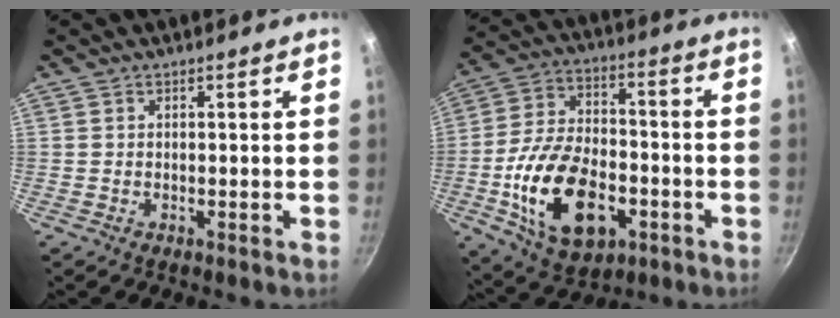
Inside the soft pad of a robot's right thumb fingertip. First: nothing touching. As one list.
[{"total": 20.1, "force": [-6.0, 12.2, 14.9], "torque": [-0.253, 0.028, -0.096]}]